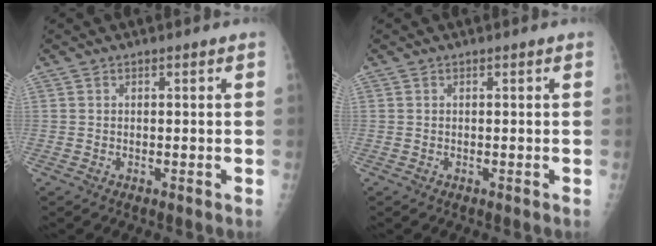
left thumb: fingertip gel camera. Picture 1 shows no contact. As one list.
[{"total": 0.0}]